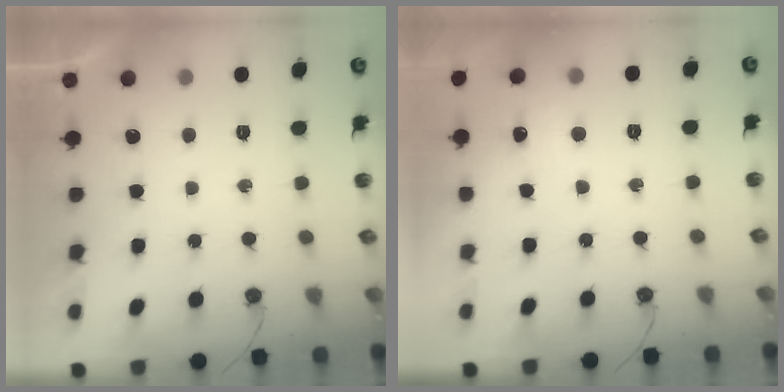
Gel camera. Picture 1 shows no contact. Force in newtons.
{"total": 5.6, "press": 5.6, "slide": 0.8}